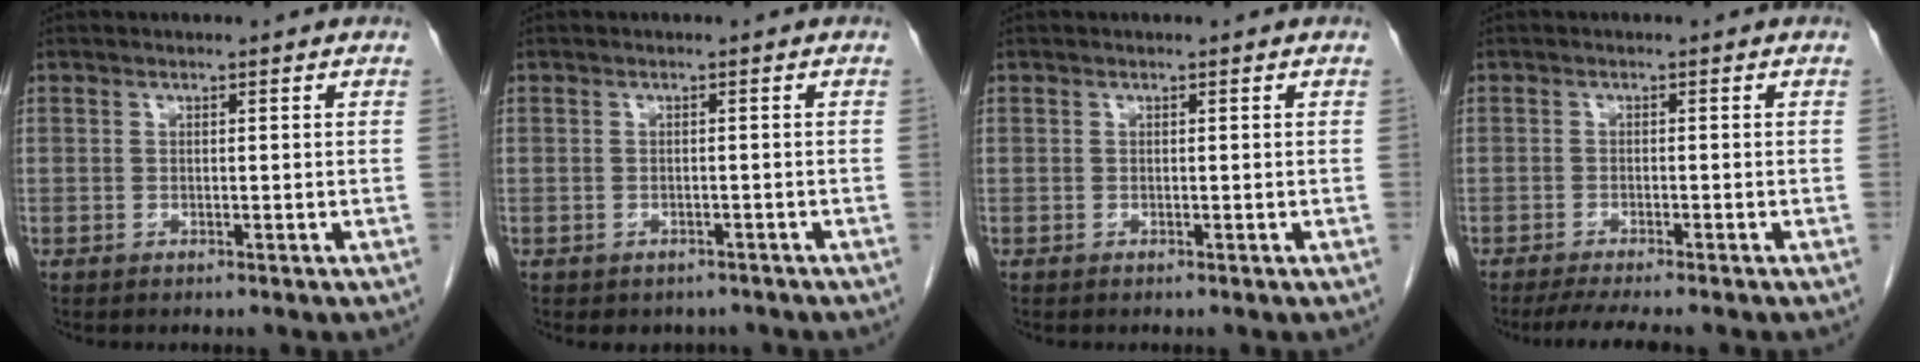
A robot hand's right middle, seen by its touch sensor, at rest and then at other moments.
{"total": 2.8, "force": [-2.3, 1.6, 0.4], "torque": [-0.003, 0.005, -0.028]}
{"total": 0.0}
{"total": 5.5, "force": [-4.6, 0.2, 3.0], "torque": [-0.041, -0.013, -0.073]}